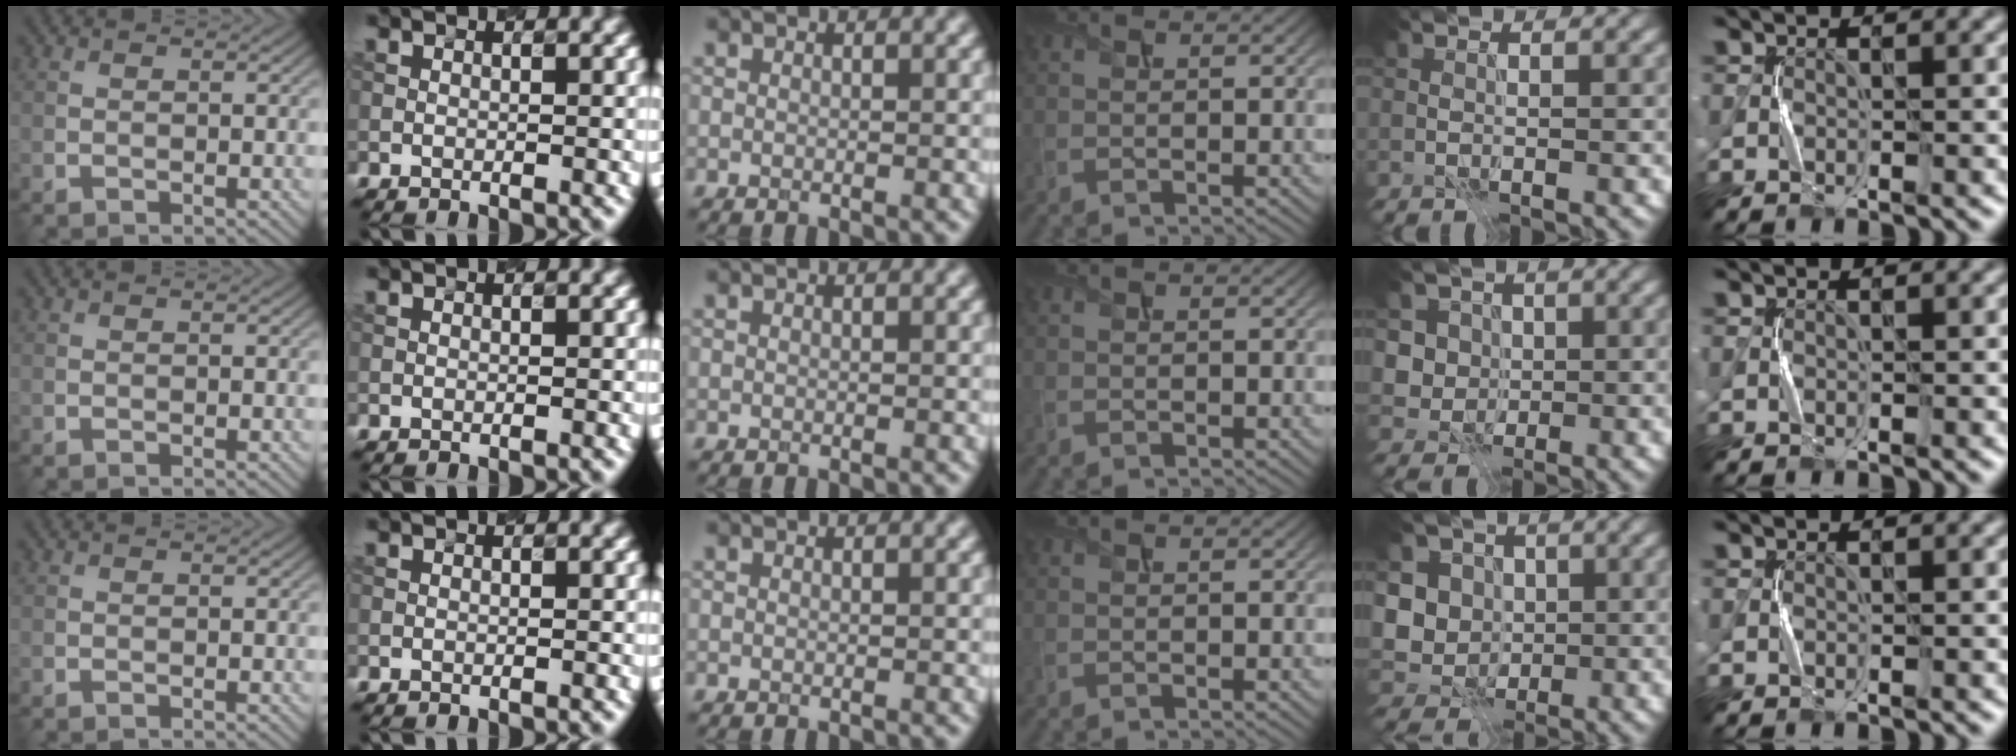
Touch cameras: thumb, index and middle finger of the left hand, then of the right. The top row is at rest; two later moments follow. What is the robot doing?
{"motion": "press", "object": "toy piano key"}